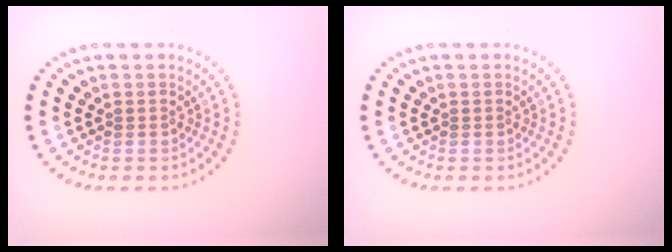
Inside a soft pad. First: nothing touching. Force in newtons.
{"total": 0.0}